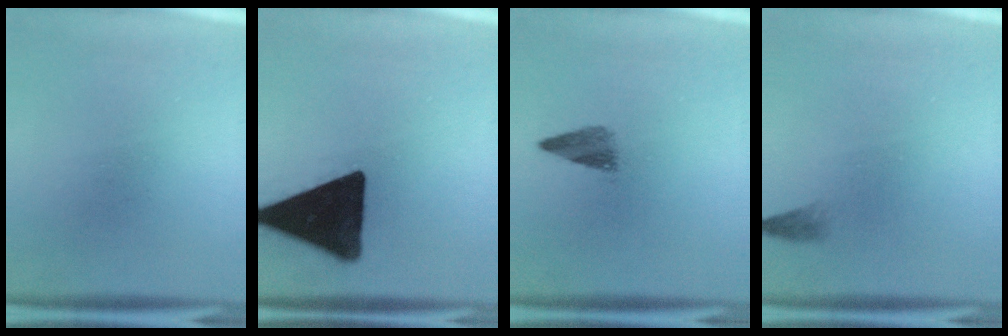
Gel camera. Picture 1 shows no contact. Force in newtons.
{"total": 18.4}
{"total": 2.9}
{"total": 1.1}